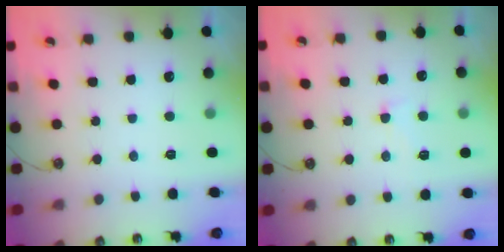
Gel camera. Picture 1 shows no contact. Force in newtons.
{"total": 0.9, "press": 0.5, "slide": 0.8}